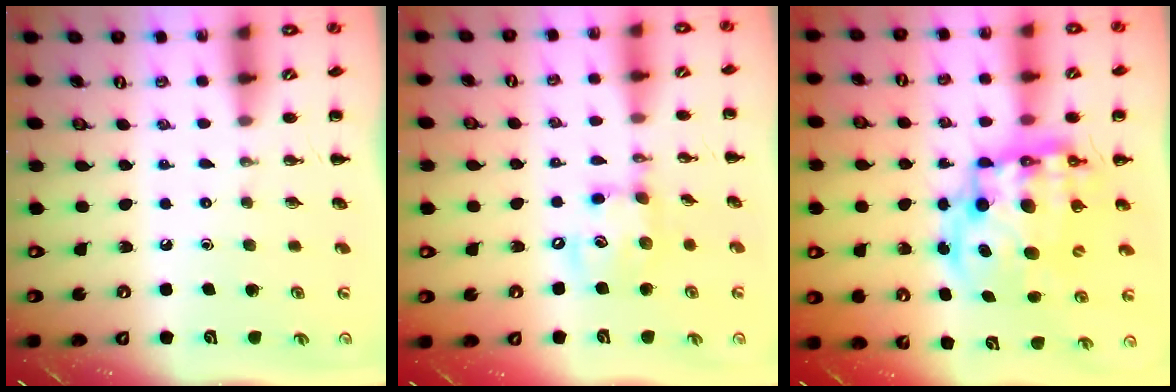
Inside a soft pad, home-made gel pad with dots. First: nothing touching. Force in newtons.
{"total": 12.4, "press": 12.2, "slide": 2.1}
{"total": 15.2, "press": 14.7, "slide": 3.9}